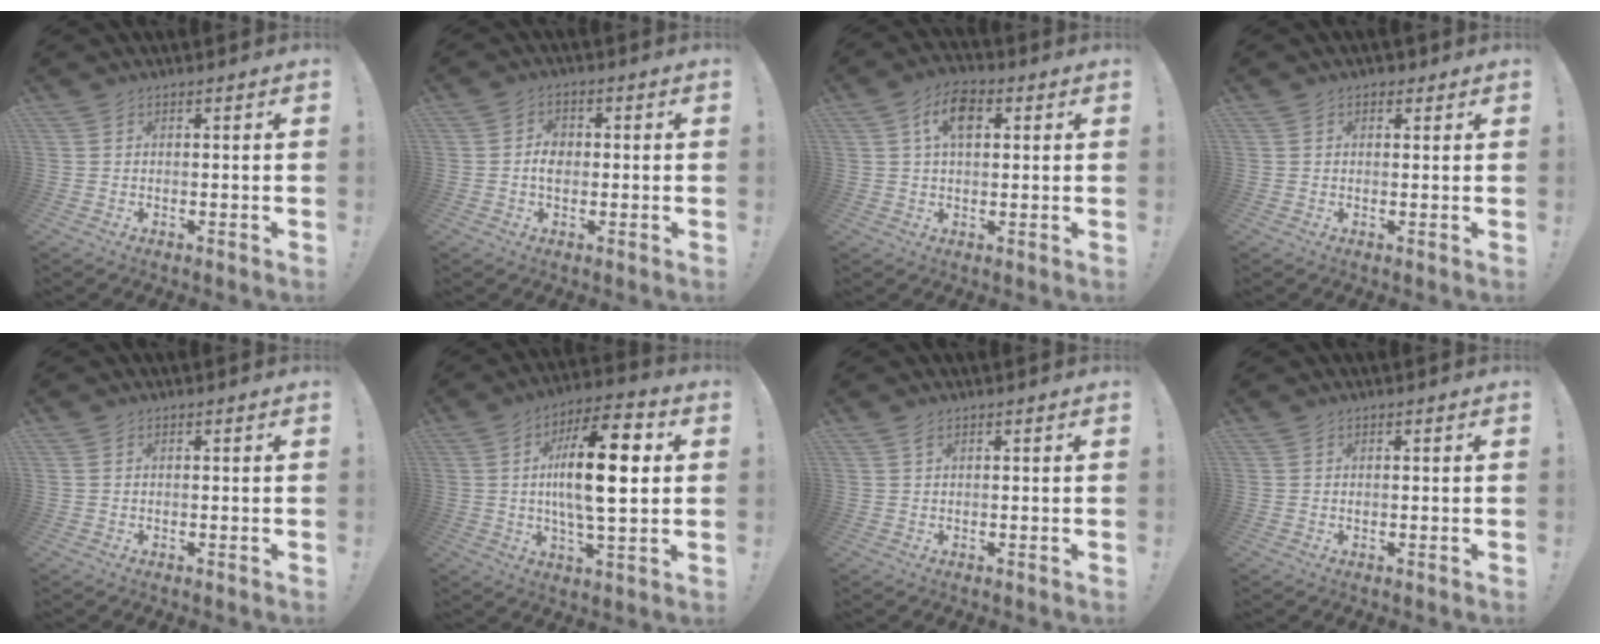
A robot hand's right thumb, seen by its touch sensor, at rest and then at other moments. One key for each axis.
{"total": 4.2, "fx": -0.6, "fy": 3.3, "fz": 2.6, "tx": -0.039, "ty": 0.005, "tz": -0.011}
{"total": 8.6, "fx": 2.7, "fy": 5.0, "fz": 6.5, "tx": -0.104, "ty": 0.009, "tz": 0.049}
{"total": 1.7, "fx": 0.8, "fy": 1.3, "fz": 0.9, "tx": -0.008, "ty": -0.001, "tz": 0.014}
{"total": 0.0}
{"total": 19.2, "fx": 2.3, "fy": 6.5, "fz": 17.9, "tx": -0.302, "ty": 0.000, "tz": 0.023}
{"total": 1.1, "fx": 0.6, "fy": 0.4, "fz": 0.8, "tx": -0.014, "ty": 0.000, "tz": 0.011}
{"total": 0.0}